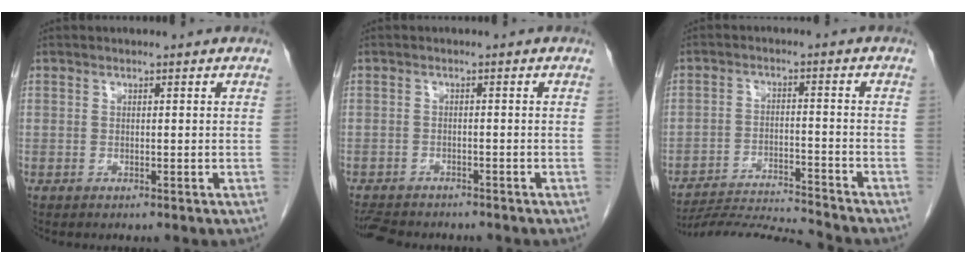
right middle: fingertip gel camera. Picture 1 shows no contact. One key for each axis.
{"total": 6.1, "fx": -5.5, "fy": 1.9, "fz": 2.0, "tx": -0.030, "ty": -0.008, "tz": -0.080}
{"total": 10.2, "fx": -9.9, "fy": -2.2, "fz": 1.0, "tx": -0.011, "ty": -0.008, "tz": -0.175}